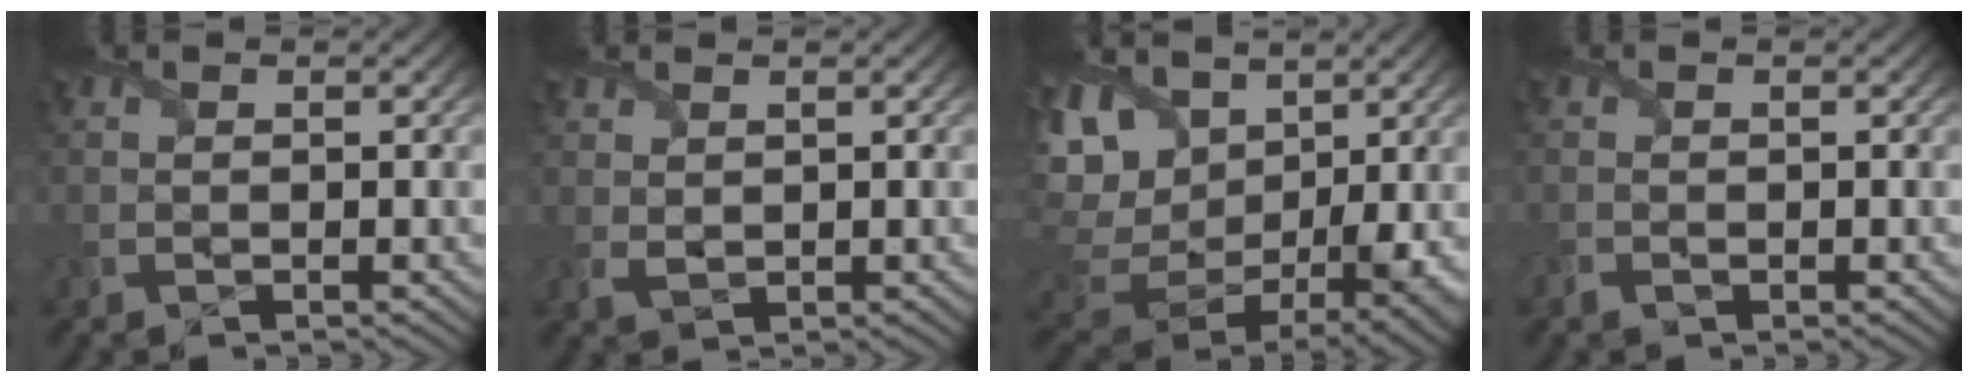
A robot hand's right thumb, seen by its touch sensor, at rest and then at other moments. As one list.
[{"total": 1.5, "force": [1.1, 1.0, 0.5], "torque": [-0.019, 0.003, 0.022]}, {"total": 14.7, "force": [6.4, 9.0, 9.7], "torque": [-0.244, 0.008, 0.136]}, {"total": 0.6, "force": [-0.5, 0.5, 0.1], "torque": [-0.006, -0.002, -0.013]}]